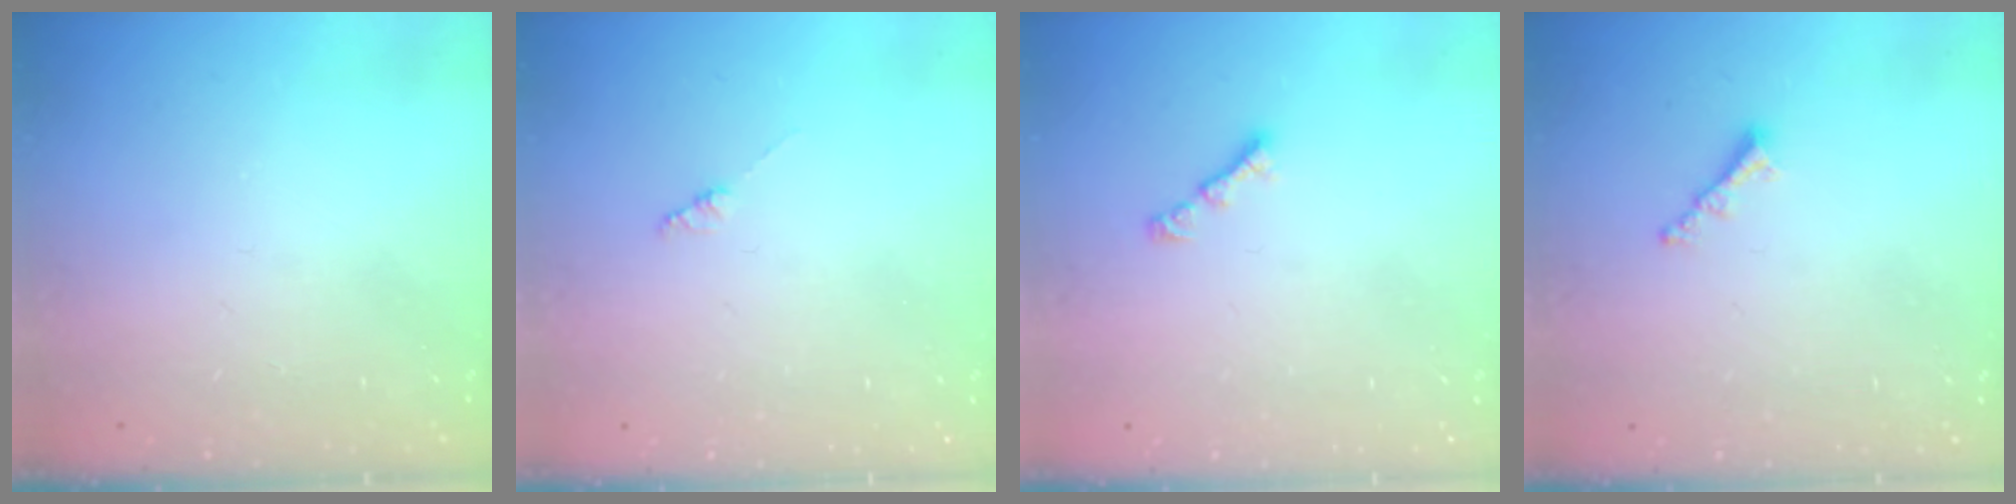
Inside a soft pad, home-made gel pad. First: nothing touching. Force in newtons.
{"total": 0.9, "press": 0.8, "slide": 0.2}
{"total": 1.9, "press": 1.8, "slide": 0.6}
{"total": 1.8, "press": 1.7, "slide": 0.5}